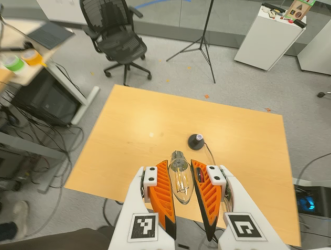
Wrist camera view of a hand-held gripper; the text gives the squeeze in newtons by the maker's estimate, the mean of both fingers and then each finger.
{"total": 11.6, "left": 12.3, "right": 10.9}